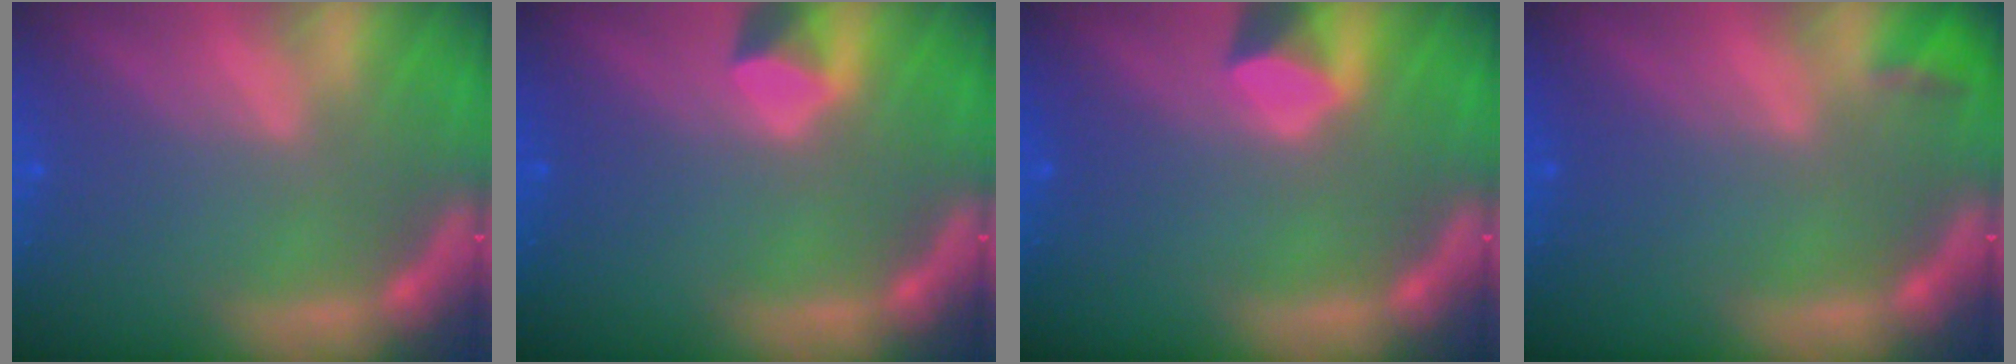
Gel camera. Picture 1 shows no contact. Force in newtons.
{"total": 1.9}
{"total": 2.4}
{"total": 1.4}